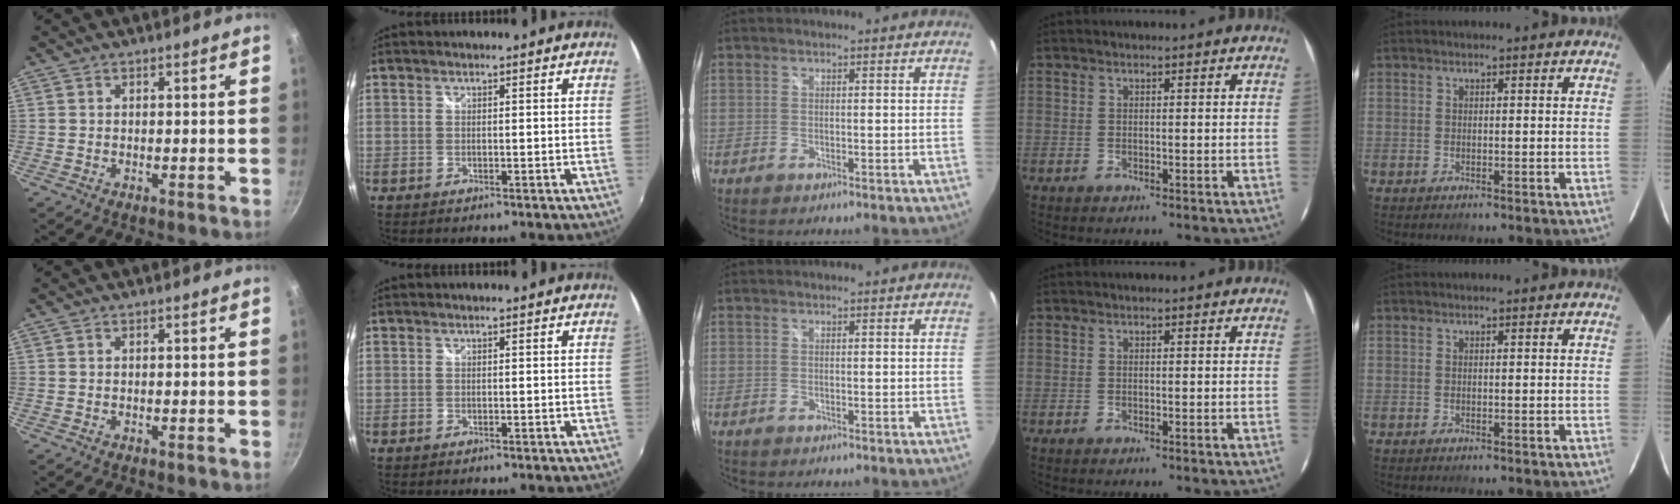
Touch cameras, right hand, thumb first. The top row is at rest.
{}